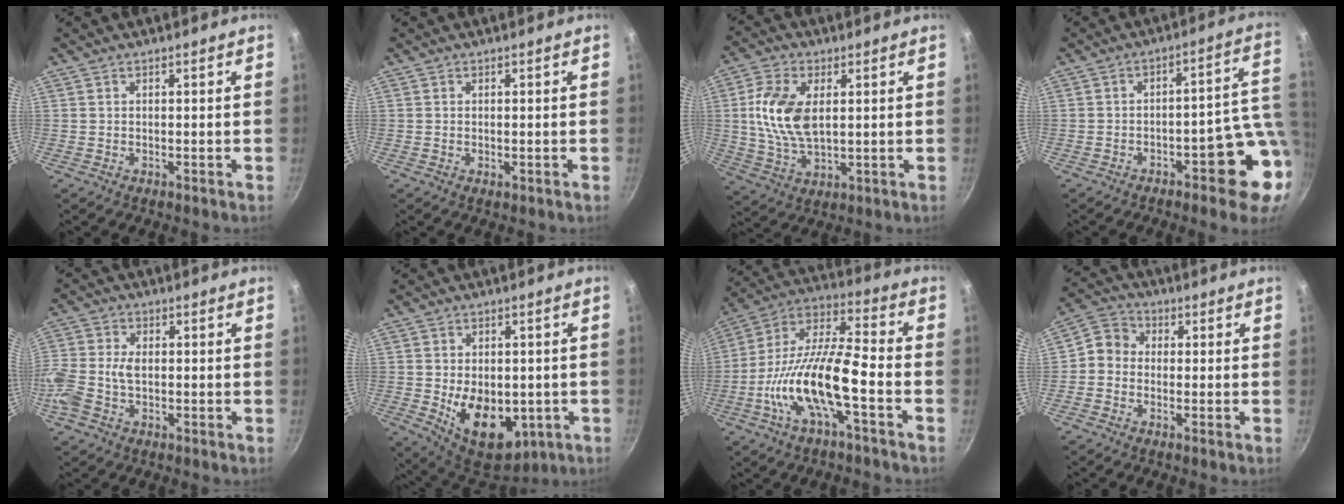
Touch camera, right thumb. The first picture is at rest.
{"total": 0.6, "force": [0.0, 0.3, 0.5], "torque": [-0.006, -0.001, -0.002]}
{"total": 12.2, "force": [2.1, 6.9, 9.8], "torque": [-0.188, -0.004, 0.040]}
{"total": 11.6, "force": [-2.4, 4.4, 10.5], "torque": [-0.087, 0.031, -0.030]}
{"total": 9.2, "force": [-1.6, 6.2, 6.7], "torque": [-0.147, 0.016, -0.047]}
{"total": 14.3, "force": [-2.7, 9.4, 10.5], "torque": [-0.119, -0.013, -0.018]}
{"total": 17.1, "force": [-5.7, 5.2, 15.2], "torque": [-0.287, 0.043, -0.123]}
{"total": 5.3, "force": [-0.7, 4.7, 2.3], "torque": [-0.025, 0.017, -0.038]}